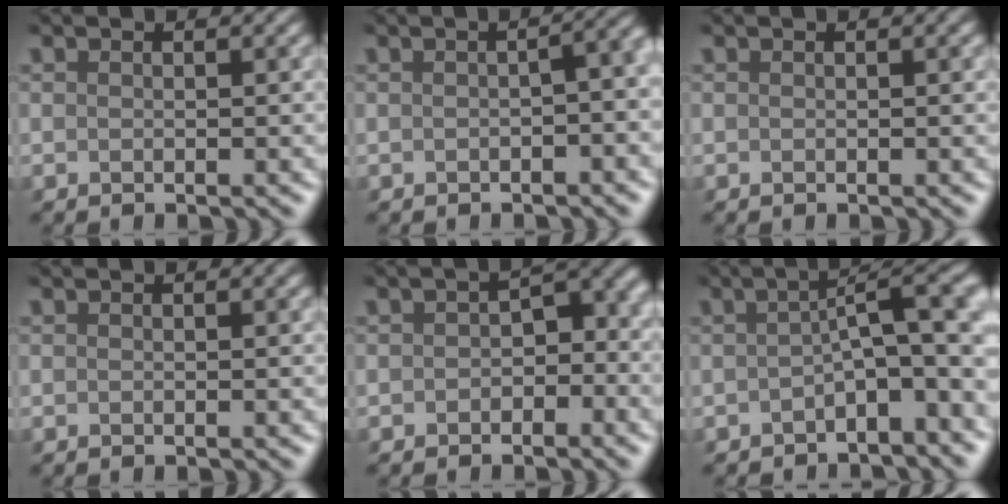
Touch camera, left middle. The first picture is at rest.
{"total": 4.5, "force": [-1.5, 2.0, 3.7], "torque": [-0.019, 0.003, -0.020]}
{"total": 0.0}
{"total": 0.0}
{"total": 3.2, "force": [-1.4, 2.0, 2.1], "torque": [-0.014, 0.011, -0.032]}
{"total": 5.8, "force": [-1.8, 1.5, 5.3], "torque": [-0.065, 0.021, -0.040]}